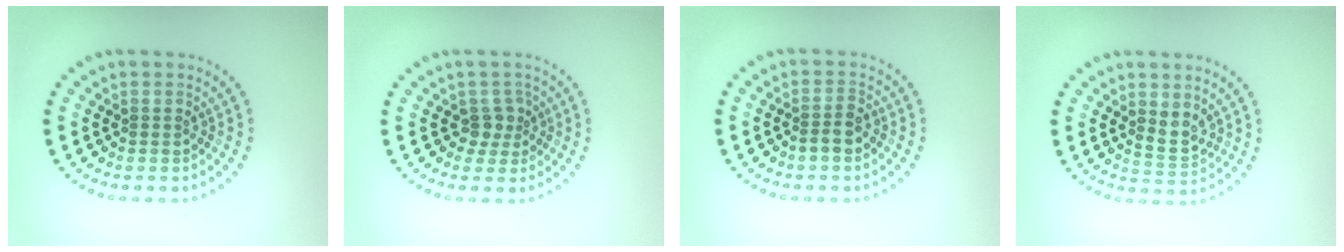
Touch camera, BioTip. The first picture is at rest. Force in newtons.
{"total": 1.8, "press": 1.3, "slide": 1.3}
{"total": 1.8, "press": 1.6, "slide": 0.8}
{"total": 2.0, "press": 1.6, "slide": 1.2}